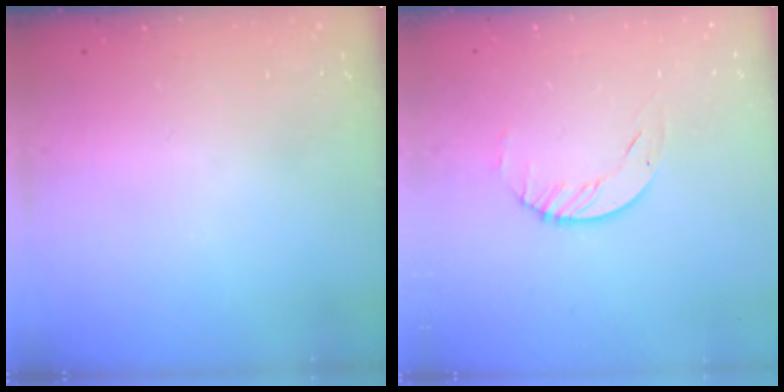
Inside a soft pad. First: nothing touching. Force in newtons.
{"total": 2.3, "press": 2.3, "slide": 0.3}